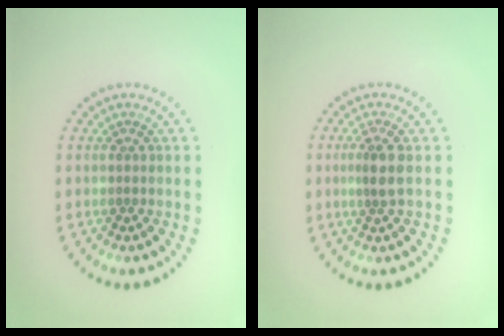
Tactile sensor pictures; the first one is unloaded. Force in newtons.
{"total": 2.0, "press": 1.7, "slide": 1.1}